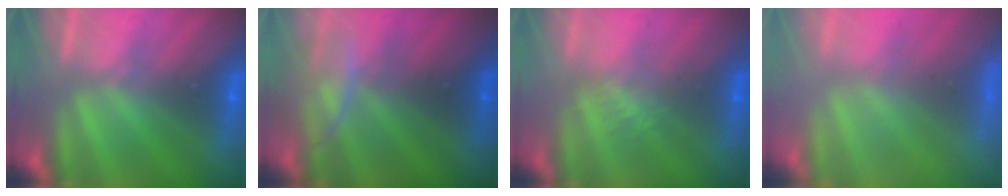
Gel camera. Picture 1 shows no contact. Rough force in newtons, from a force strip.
{"total": 2.6}
{"total": 1.2}
{"total": 6.5}